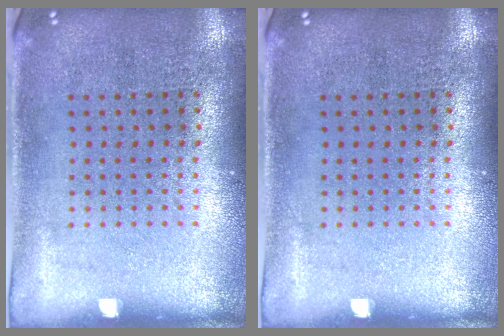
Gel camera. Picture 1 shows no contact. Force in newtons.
{"total": 0.0}